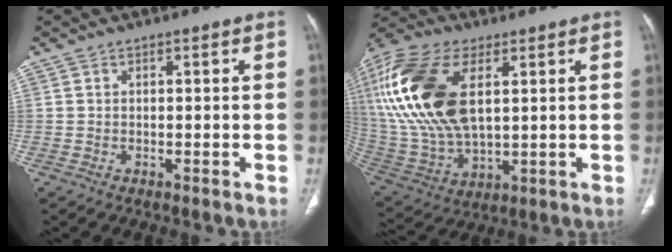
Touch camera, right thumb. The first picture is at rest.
{"total": 25.0, "force": [6.6, 13.2, 20.2], "torque": [-0.448, -0.012, 0.127]}